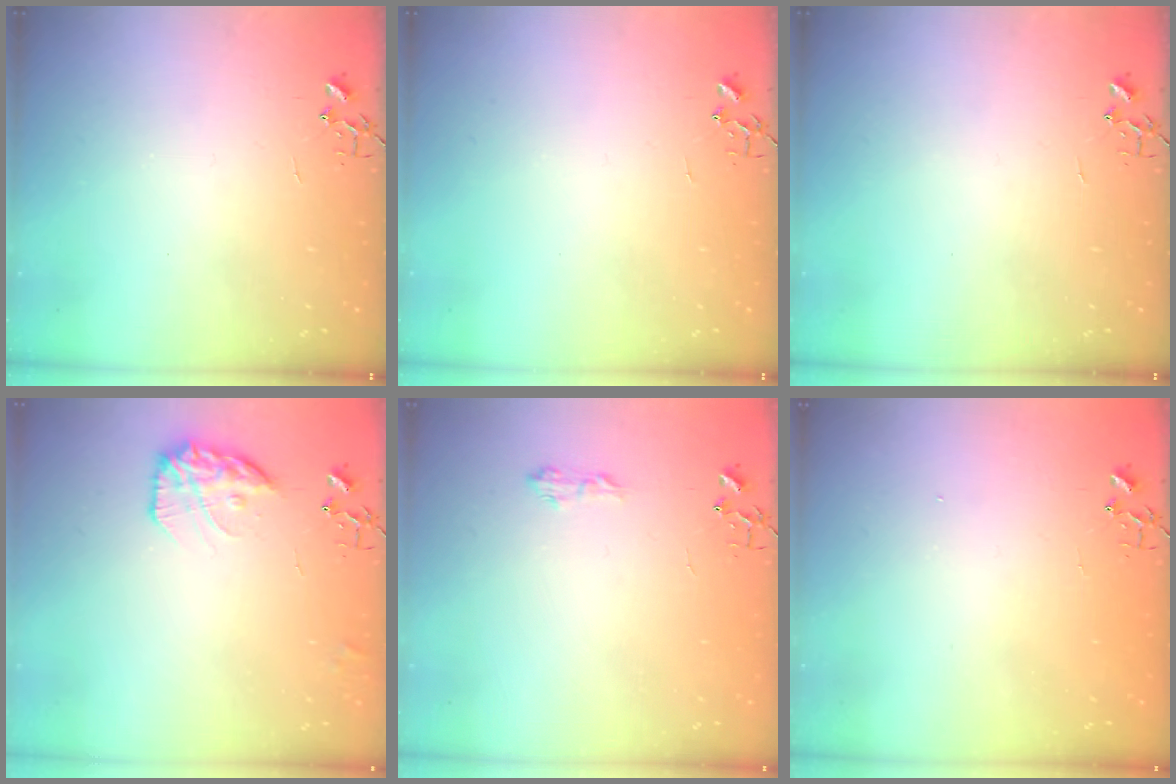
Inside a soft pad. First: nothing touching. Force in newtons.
{"total": 0.0}
{"total": 0.0}
{"total": 14.0, "press": 14.0, "slide": 1.0}
{"total": 5.9, "press": 5.9, "slide": 0.8}
{"total": 1.3, "press": 1.2, "slide": 0.1}